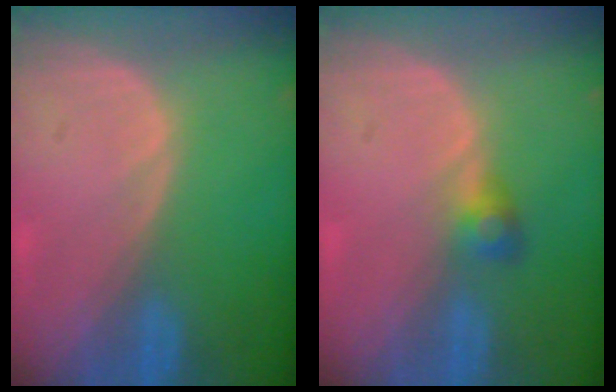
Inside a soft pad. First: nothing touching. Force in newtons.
{"total": 2.5, "press": 2.4, "slide": 0.7}